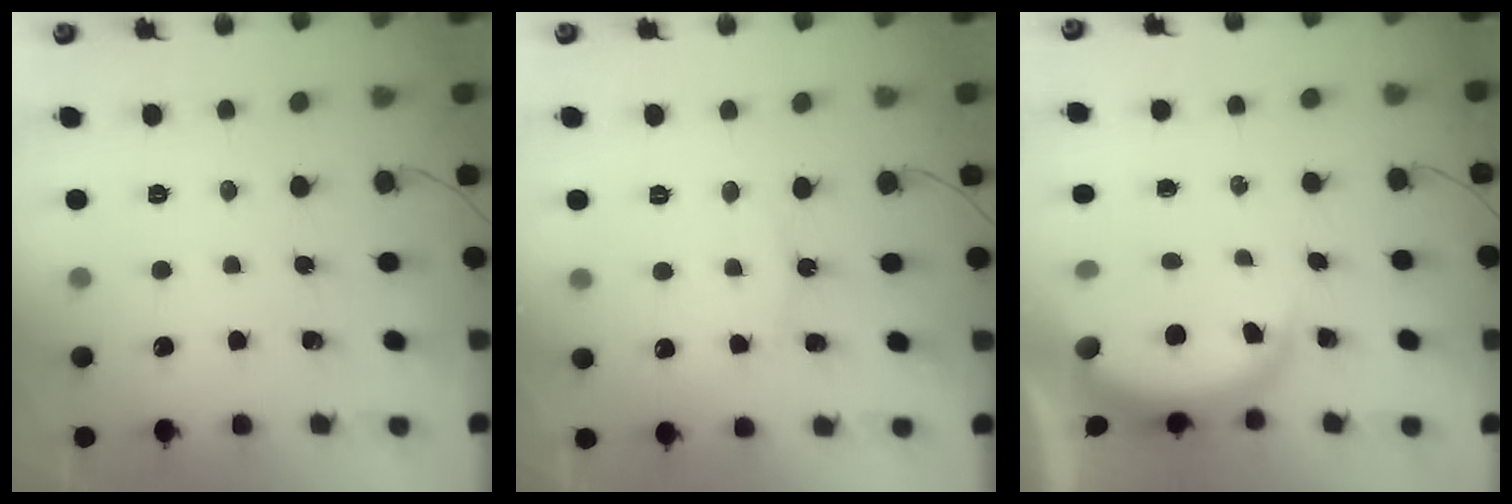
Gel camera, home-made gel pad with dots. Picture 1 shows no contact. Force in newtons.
{"total": 8.7, "press": 8.7, "slide": 0.5}
{"total": 4.5, "press": 4.5, "slide": 0.3}